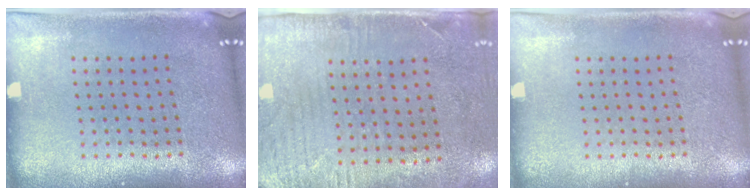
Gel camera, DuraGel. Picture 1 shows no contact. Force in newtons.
{"total": 2.9, "press": 2.3, "slide": 1.7}
{"total": 0.0}